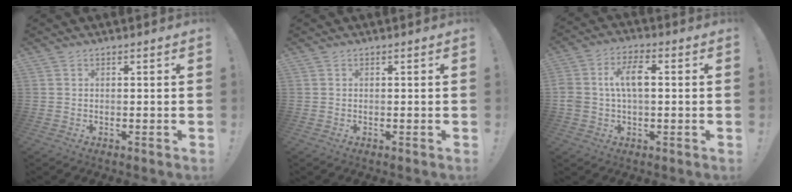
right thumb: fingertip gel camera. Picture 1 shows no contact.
{"total": 0.0}
{"total": 9.0, "force": [0.9, 5.0, 7.4], "torque": [-0.136, 0.011, 0.012]}